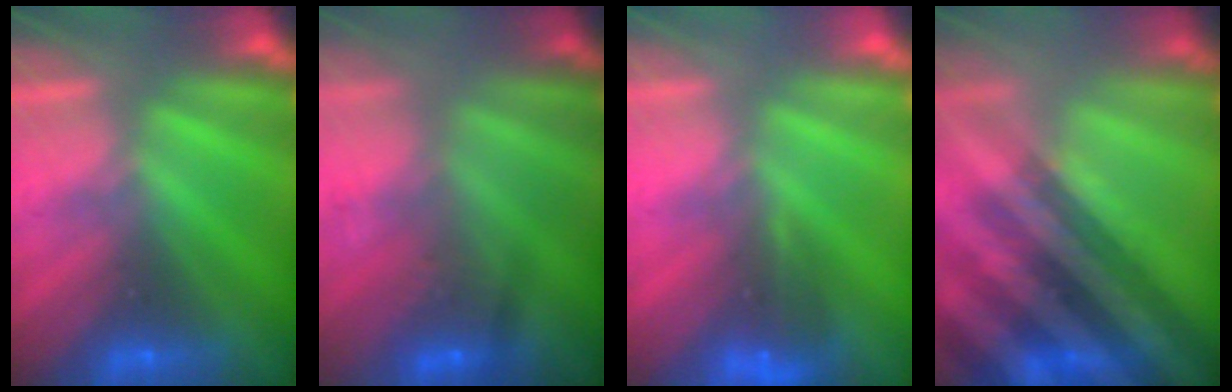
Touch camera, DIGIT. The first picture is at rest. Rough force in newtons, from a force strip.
{"total": 2.9}
{"total": 4.6}
{"total": 3.5}